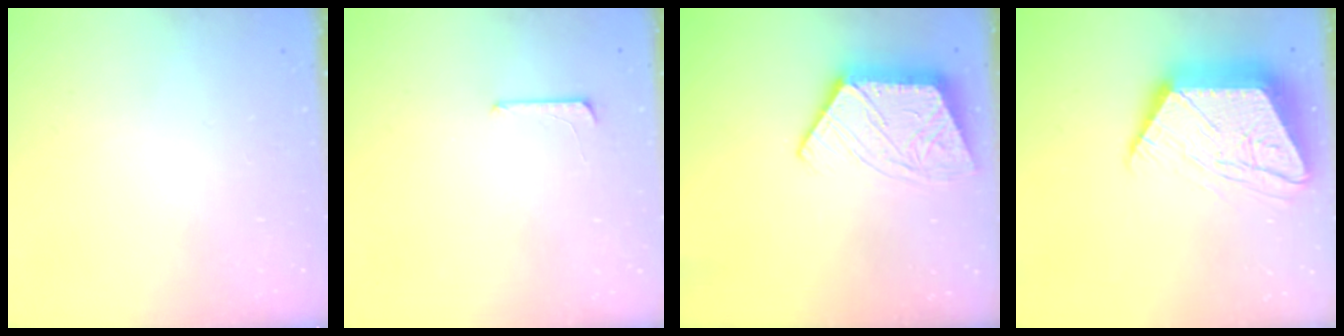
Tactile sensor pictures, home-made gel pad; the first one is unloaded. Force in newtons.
{"total": 4.9, "press": 4.9, "slide": 0.4}
{"total": 13.3, "press": 13.3, "slide": 0.8}
{"total": 19.9, "press": 19.9, "slide": 1.3}